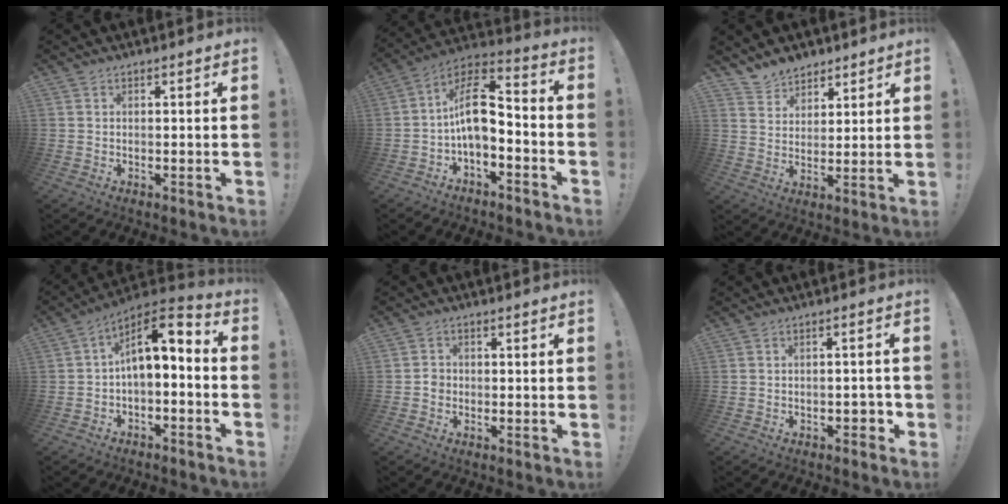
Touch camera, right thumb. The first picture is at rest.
{"total": 12.1, "force": [-0.8, 6.4, 10.2], "torque": [-0.180, 0.023, -0.010]}
{"total": 8.1, "force": [6.8, 4.3, 0.2], "torque": [-0.019, -0.053, 0.136]}
{"total": 8.2, "force": [0.6, 3.6, 7.3], "torque": [-0.118, -0.006, 0.013]}
{"total": 2.2, "force": [-1.0, 1.8, 0.9], "torque": [-0.015, 0.009, -0.019]}
{"total": 3.4, "force": [-1.7, 1.9, 2.3], "torque": [-0.029, 0.011, -0.029]}